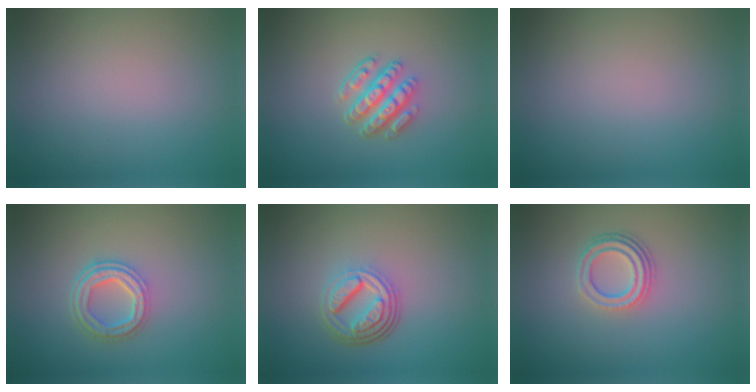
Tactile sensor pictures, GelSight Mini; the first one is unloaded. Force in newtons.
{"total": 4.5, "press": 3.6, "slide": 2.7}
{"total": 0.0}
{"total": 3.9, "press": 2.9, "slide": 2.6}
{"total": 4.9, "press": 3.6, "slide": 3.4}
{"total": 3.3, "press": 2.4, "slide": 2.2}